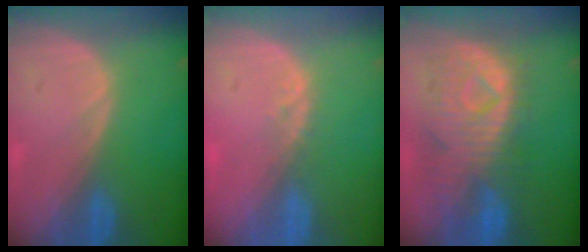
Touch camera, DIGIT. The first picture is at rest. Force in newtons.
{"total": 1.8, "press": 1.5, "slide": 1.0}
{"total": 10.7, "press": 9.5, "slide": 4.9}